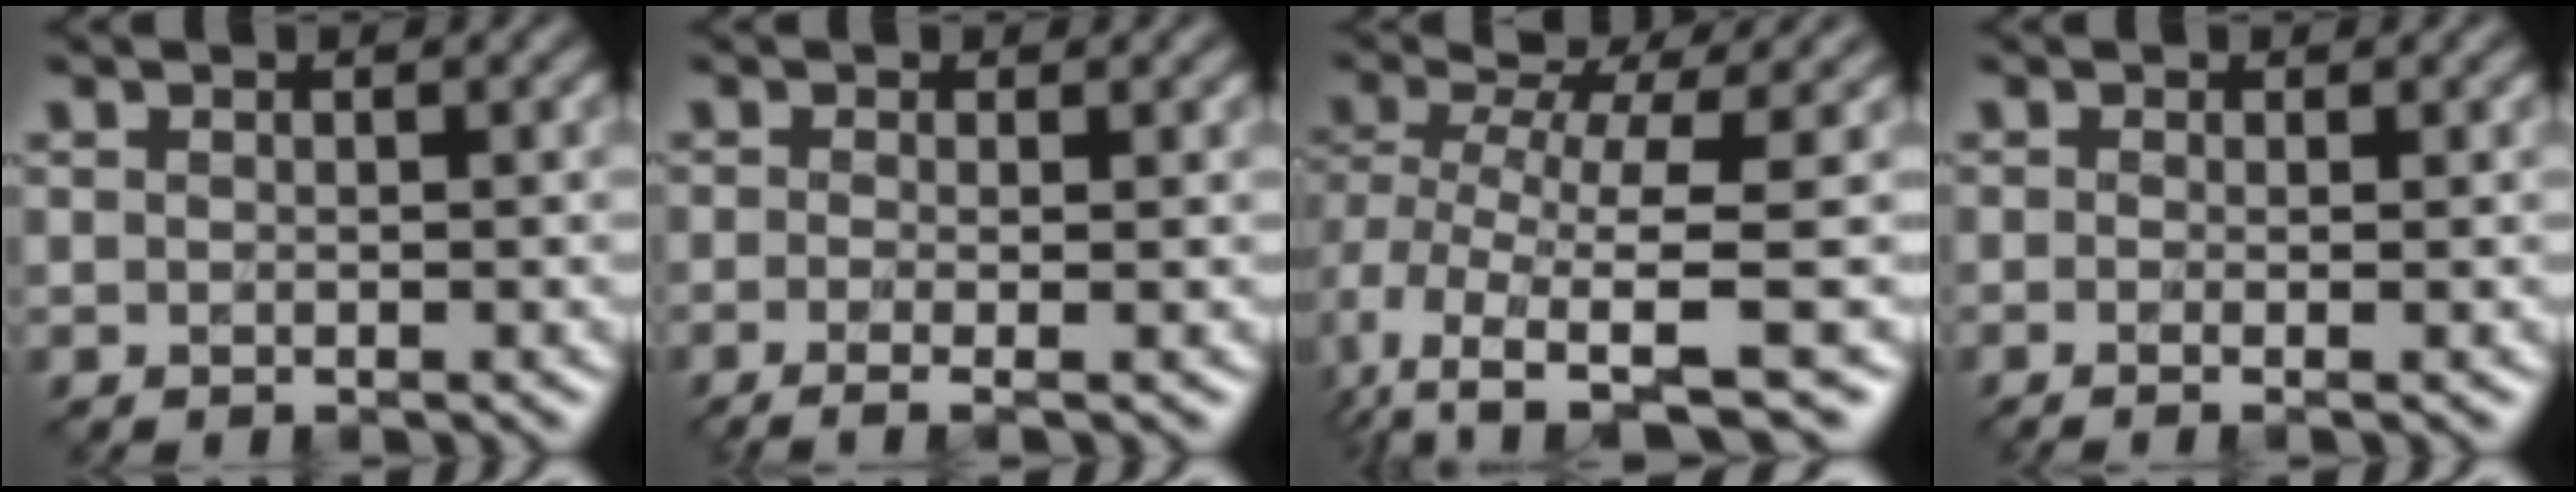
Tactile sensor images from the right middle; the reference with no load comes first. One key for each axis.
{"total": 3.3, "fx": -0.8, "fy": 1.2, "fz": 3.0, "tx": -0.039, "ty": -0.009, "tz": -0.023}
{"total": 6.8, "fx": -1.8, "fy": 2.7, "fz": 6.0, "tx": -0.125, "ty": -0.018, "tz": -0.030}
{"total": 2.6, "fx": -0.1, "fy": 1.2, "fz": 2.3, "tx": -0.026, "ty": -0.004, "tz": -0.021}